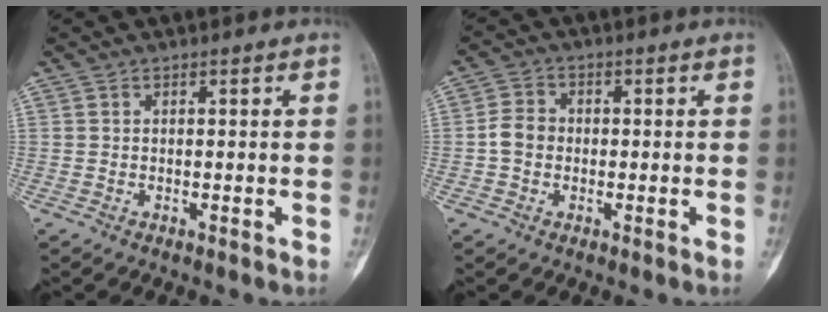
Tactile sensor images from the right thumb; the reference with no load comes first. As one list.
[{"total": 4.2, "force": [-0.6, 3.5, 2.2], "torque": [-0.033, 0.012, -0.017]}]